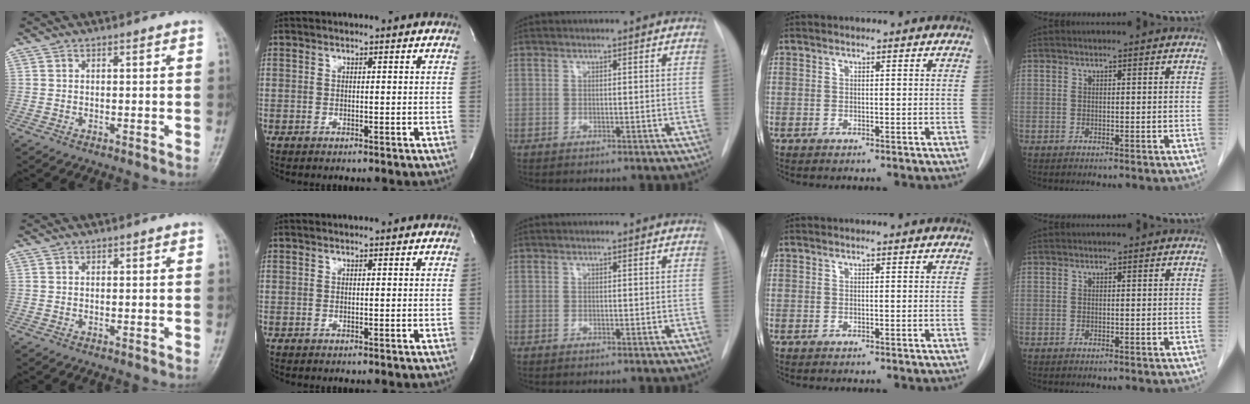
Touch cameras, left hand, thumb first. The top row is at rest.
{}